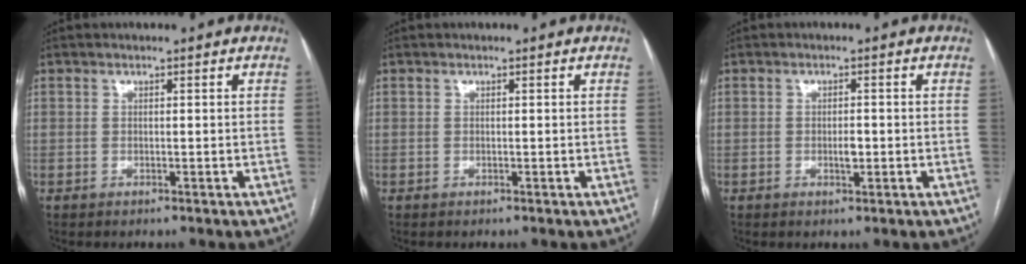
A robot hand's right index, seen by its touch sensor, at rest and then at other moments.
{"total": 0.0}
{"total": 1.9, "force": [-0.3, 0.7, 1.7], "torque": [-0.031, 0.000, -0.003]}